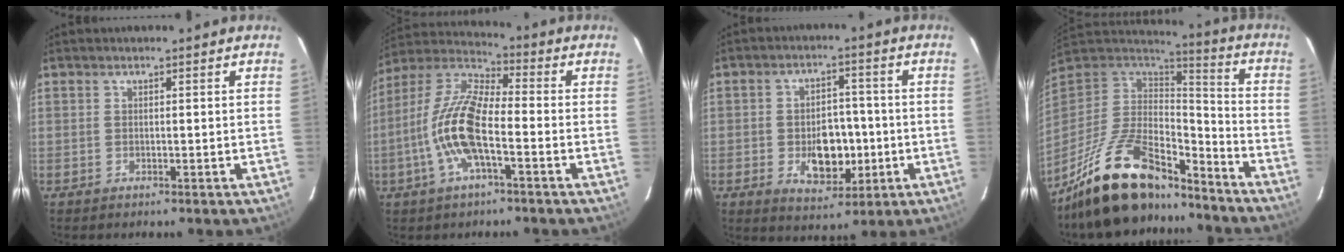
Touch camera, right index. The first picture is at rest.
{"total": 13.8, "force": [-3.9, 4.6, 12.4], "torque": [-0.260, 0.003, -0.083]}
{"total": 9.1, "force": [-2.2, 6.2, 6.4], "torque": [-0.113, 0.005, -0.016]}
{"total": 23.3, "force": [-17.6, 8.7, 12.6], "torque": [-0.252, -0.012, -0.291]}